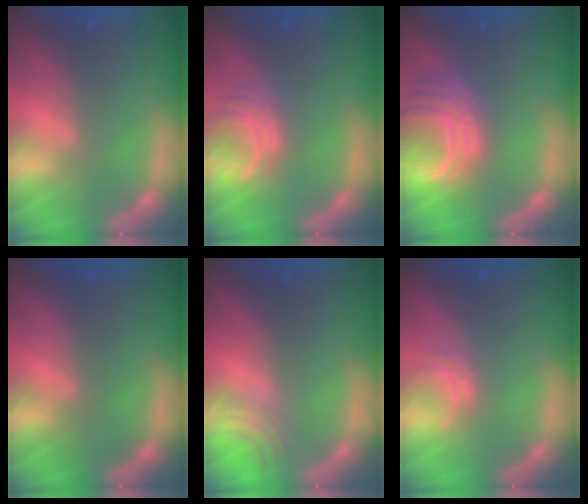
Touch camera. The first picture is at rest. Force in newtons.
{"total": 3.0}
{"total": 7.6}
{"total": 0.0}
{"total": 2.5}
{"total": 1.5}